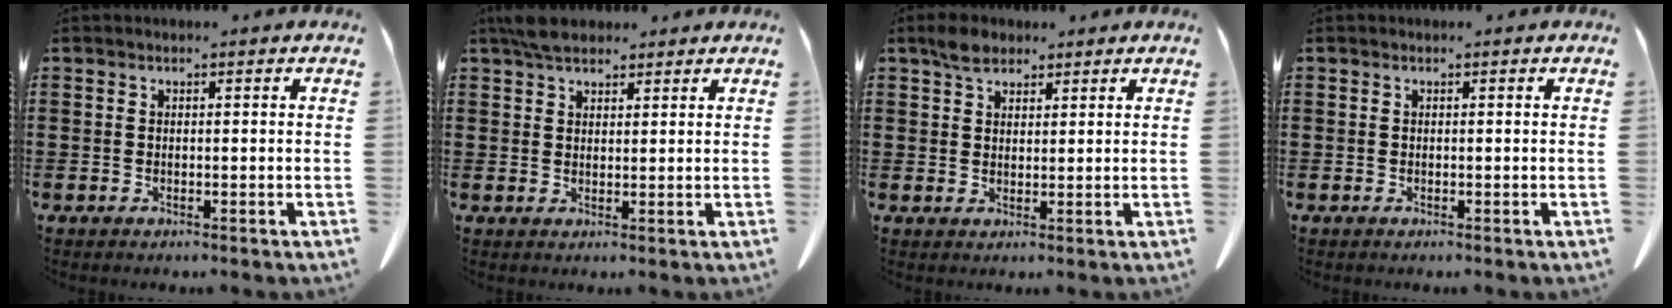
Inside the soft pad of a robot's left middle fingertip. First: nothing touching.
{"total": 4.2, "force": [3.6, 1.5, 1.5], "torque": [-0.031, -0.004, 0.068]}
{"total": 3.5, "force": [2.6, 2.0, 1.2], "torque": [-0.023, 0.004, 0.048]}
{"total": 0.0}